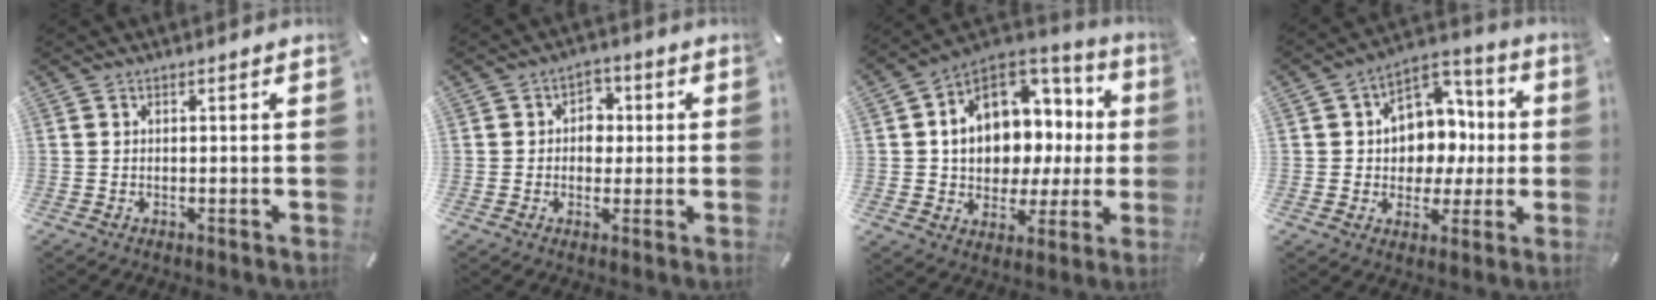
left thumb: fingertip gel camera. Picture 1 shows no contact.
{"total": 5.1, "force": [-0.3, 4.6, 2.4], "torque": [-0.028, 0.008, -0.011]}
{"total": 13.1, "force": [2.8, 10.5, 7.4], "torque": [-0.109, -0.034, 0.054]}
{"total": 10.9, "force": [0.0, 10.1, 4.0], "torque": [-0.049, -0.001, 0.009]}